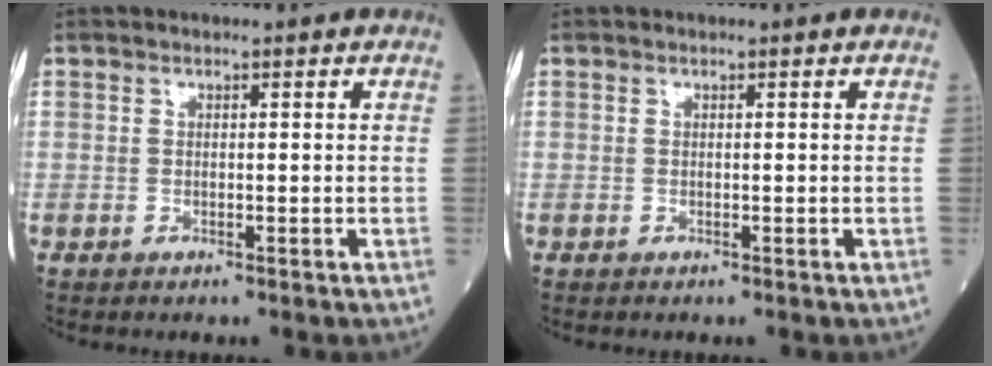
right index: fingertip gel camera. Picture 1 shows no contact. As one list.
[{"total": 0.0}]